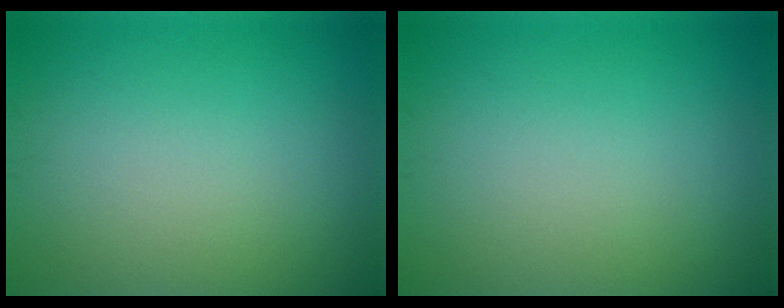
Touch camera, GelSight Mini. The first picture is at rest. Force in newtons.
{"total": 0.0}